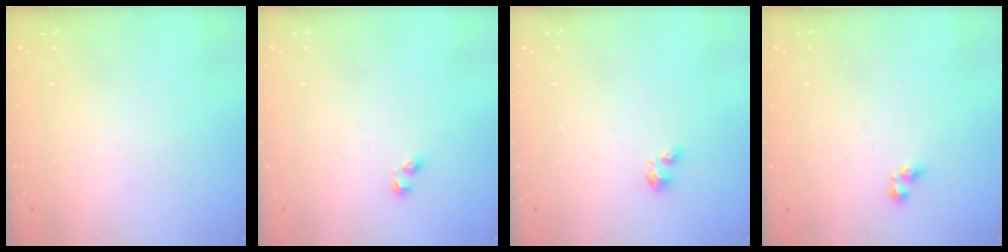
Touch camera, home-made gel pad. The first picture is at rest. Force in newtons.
{"total": 1.5, "press": 1.2, "slide": 0.8}
{"total": 1.7, "press": 1.7, "slide": 0.1}
{"total": 3.5, "press": 3.5, "slide": 0.2}